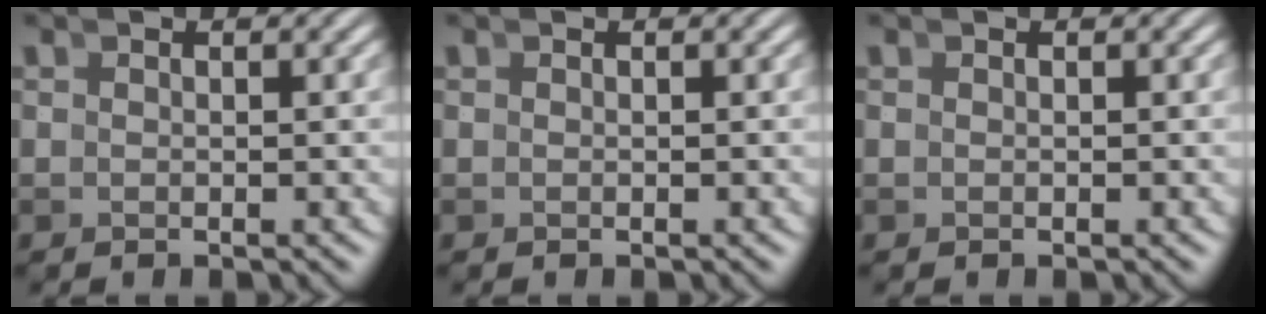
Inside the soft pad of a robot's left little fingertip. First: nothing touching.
{"total": 0.0}
{"total": 0.0}